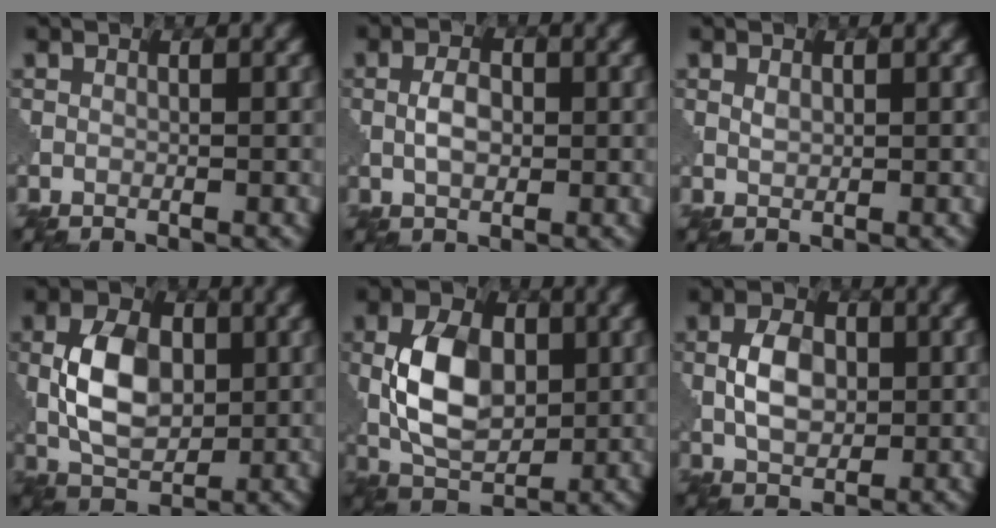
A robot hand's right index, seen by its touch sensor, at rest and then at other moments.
{"total": 2.2, "force": [0.2, 1.3, 1.8], "torque": [-0.035, 0.000, 0.002]}
{"total": 0.8, "force": [0.6, 0.3, 0.3], "torque": [-0.006, -0.003, 0.015]}
{"total": 6.1, "force": [0.5, 4.0, 4.6], "torque": [-0.090, -0.001, 0.011]}
{"total": 7.1, "force": [0.7, 4.6, 5.3], "torque": [-0.103, -0.001, 0.012]}
{"total": 4.0, "force": [0.4, 2.7, 2.9], "torque": [-0.056, 0.001, 0.009]}